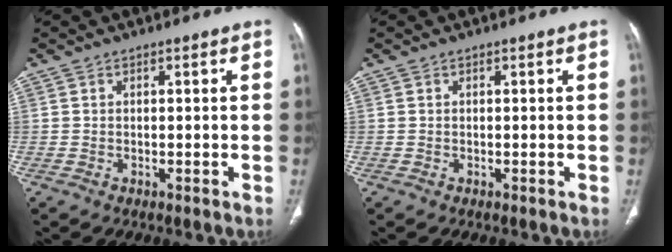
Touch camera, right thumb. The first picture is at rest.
{"total": 0.0}